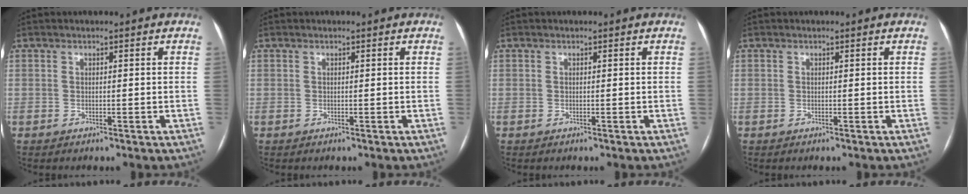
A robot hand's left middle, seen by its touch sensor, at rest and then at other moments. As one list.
[{"total": 0.0}, {"total": 0.0}, {"total": 0.0}]